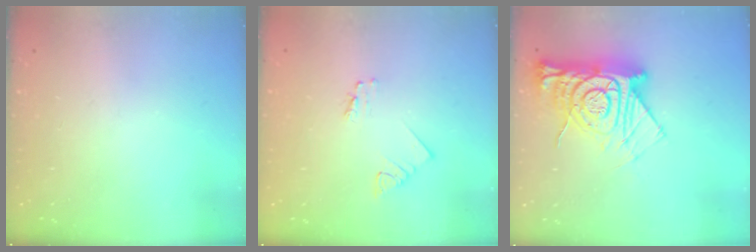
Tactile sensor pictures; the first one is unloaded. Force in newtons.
{"total": 1.2, "press": 1.2, "slide": 0.1}
{"total": 17.8, "press": 17.7, "slide": 1.6}